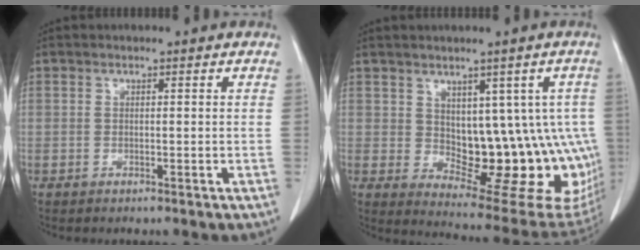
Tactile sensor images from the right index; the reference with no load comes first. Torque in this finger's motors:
{"motor_torque": [0.46, 0.23, 0.29, 0.03]}